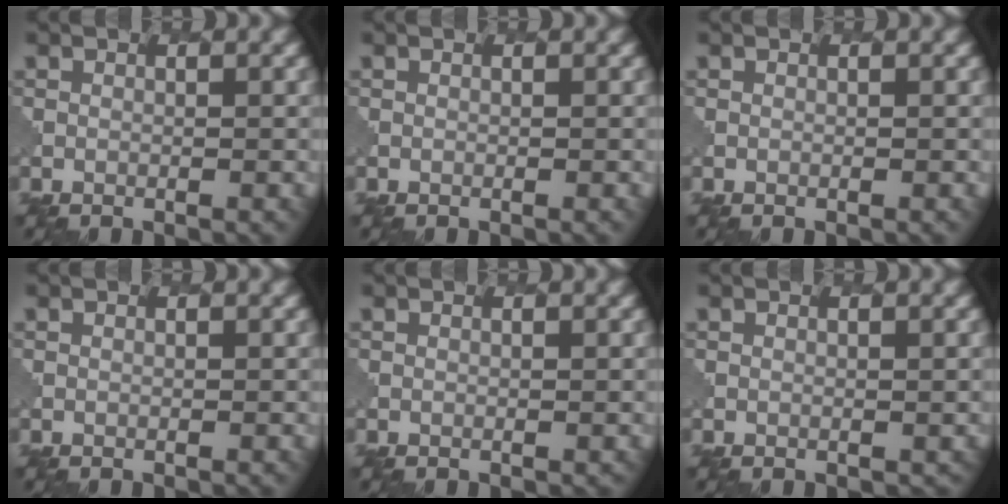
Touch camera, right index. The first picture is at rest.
{"total": 0.0}
{"total": 0.0}
{"total": 0.0}
{"total": 0.0}
{"total": 1.0, "force": [0.4, -0.3, -0.9], "torque": [0.005, -0.002, 0.002]}